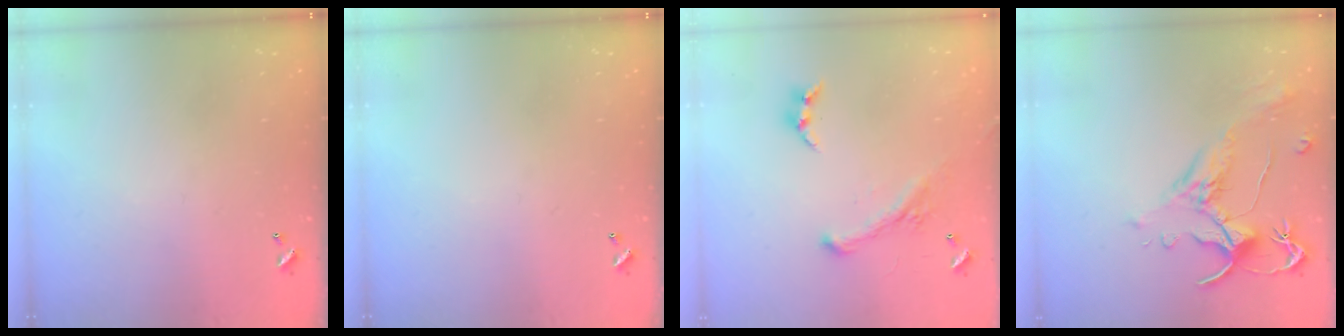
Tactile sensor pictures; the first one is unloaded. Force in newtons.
{"total": 0.0}
{"total": 1.7, "press": 1.0, "slide": 1.3}
{"total": 1.6, "press": 1.2, "slide": 1.1}